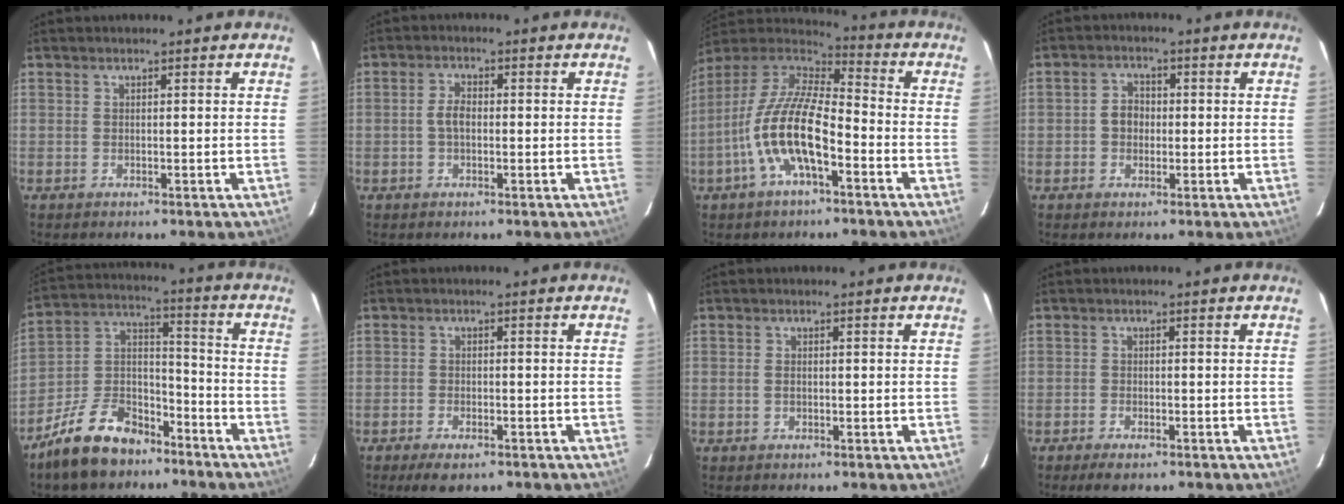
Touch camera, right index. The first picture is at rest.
{"total": 3.0, "force": [-0.4, 1.6, 2.4], "torque": [-0.051, 0.007, -0.006]}
{"total": 15.8, "force": [-5.9, 5.3, 13.7], "torque": [-0.276, -0.004, -0.119]}
{"total": 3.4, "force": [-0.3, 2.9, 1.8], "torque": [-0.032, 0.011, -0.006]}
{"total": 15.1, "force": [-10.6, 7.9, 7.4], "torque": [-0.165, 0.036, -0.174]}
{"total": 4.9, "force": [-3.5, 1.8, 2.9], "torque": [-0.072, -0.016, -0.060]}
{"total": 0.7, "force": [-0.1, 0.4, 0.6], "torque": [-0.011, 0.001, -0.003]}
{"total": 3.2, "force": [-2.5, 1.0, 1.8], "torque": [-0.048, -0.010, -0.045]}